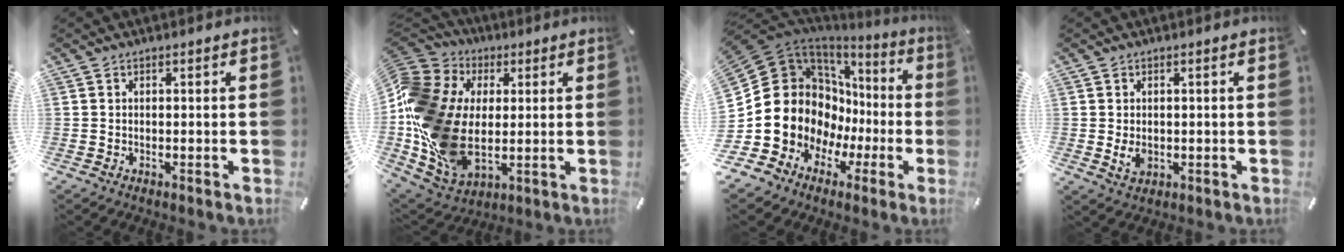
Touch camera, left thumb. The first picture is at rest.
{"total": 18.3, "force": [-0.6, 14.2, 11.5], "torque": [-0.287, -0.004, -0.010]}
{"total": 17.9, "force": [1.7, 15.9, 8.0], "torque": [-0.164, -0.042, 0.065]}
{"total": 2.8, "force": [-0.2, 1.9, 2.0], "torque": [-0.050, -0.002, -0.007]}